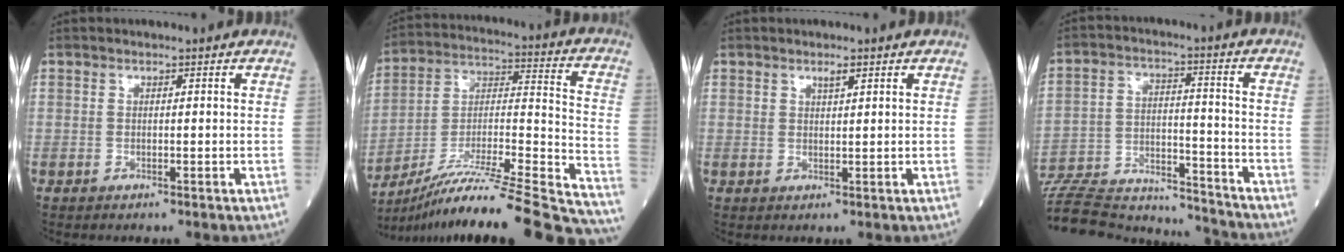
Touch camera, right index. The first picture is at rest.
{"total": 30.3, "force": [-26.3, 0.7, 15.1], "torque": [-0.177, -0.020, -0.402]}
{"total": 1.5, "force": [1.1, 0.4, 0.9], "torque": [-0.018, 0.000, 0.021]}
{"total": 21.4, "force": [-20.4, 3.7, 5.3], "torque": [-0.137, 0.006, -0.313]}